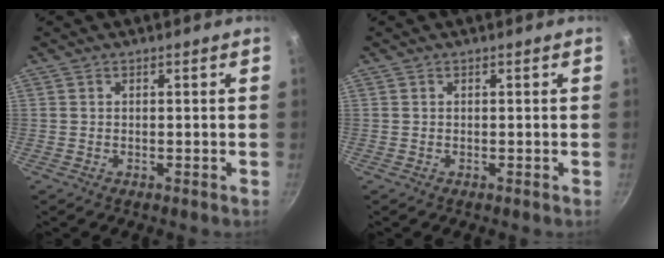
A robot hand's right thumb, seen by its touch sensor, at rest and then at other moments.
{"total": 0.0}